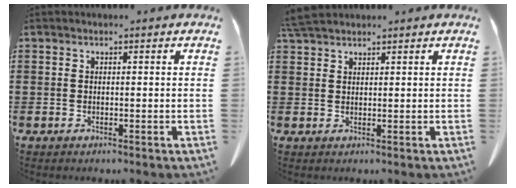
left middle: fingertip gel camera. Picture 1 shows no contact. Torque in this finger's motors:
{"motor_torque": [0.27, 0.00, 0.10, 0.05]}